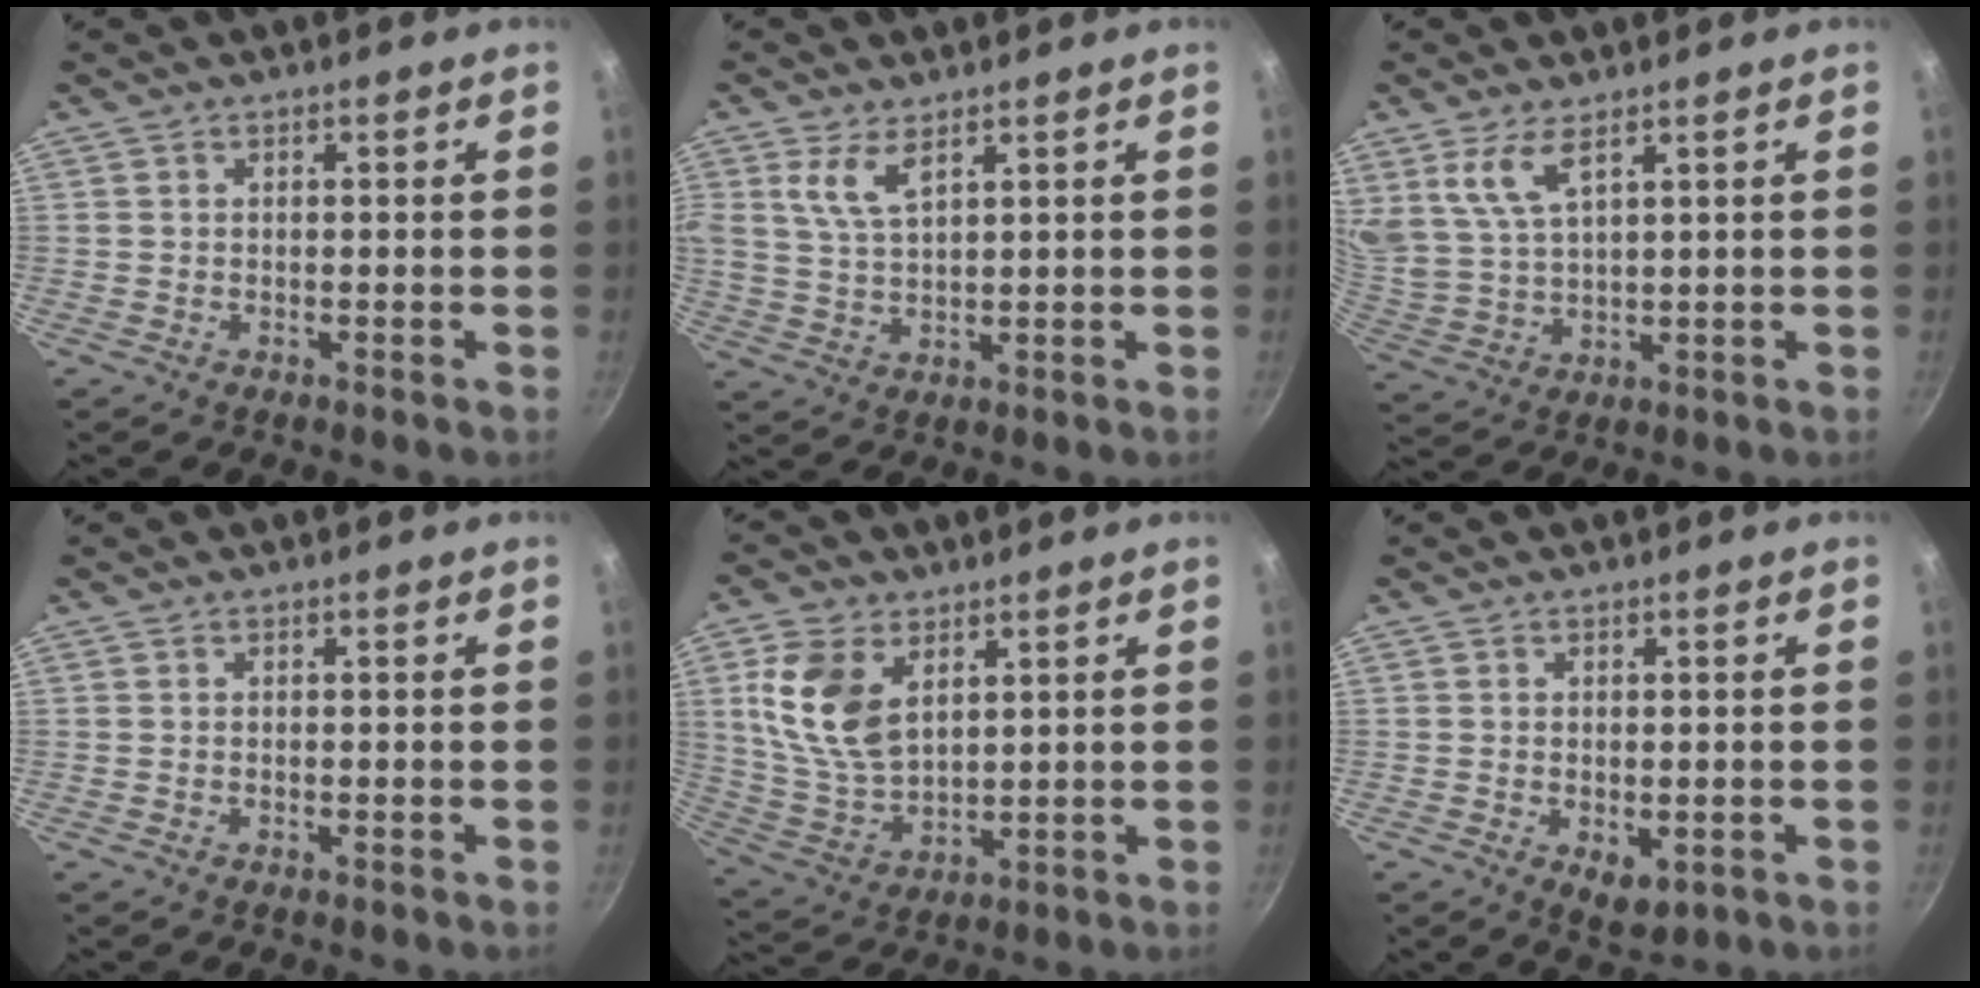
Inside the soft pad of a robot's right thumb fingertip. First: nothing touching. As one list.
[{"total": 5.7, "force": [3.0, 2.6, 4.1], "torque": [-0.078, -0.019, 0.064]}, {"total": 7.4, "force": [4.3, 3.1, 5.2], "torque": [-0.101, -0.026, 0.099]}, {"total": 0.0}, {"total": 12.9, "force": [4.5, 8.0, 9.0], "torque": [-0.166, -0.023, 0.099]}, {"total": 4.0, "force": [-0.8, 2.3, 3.1], "torque": [-0.043, -0.011, -0.005]}]